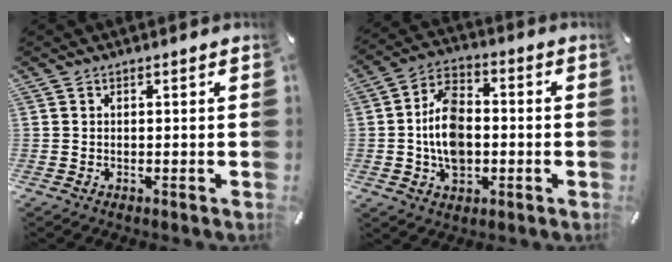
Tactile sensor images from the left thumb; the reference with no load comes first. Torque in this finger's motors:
{"motor_torque": [1.68, 1.74, 1.19, -0.06, 0.39]}